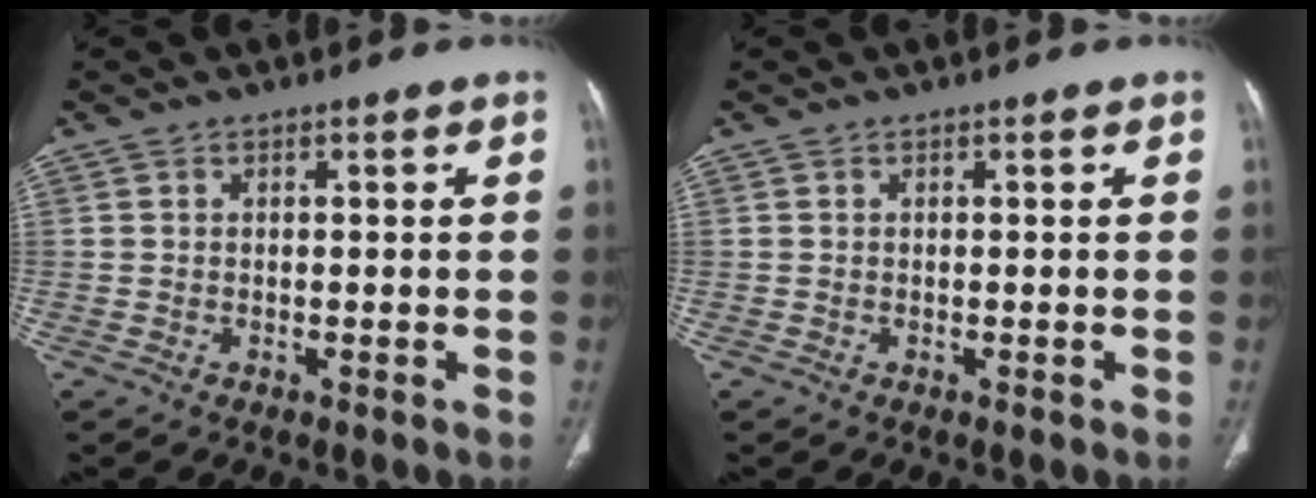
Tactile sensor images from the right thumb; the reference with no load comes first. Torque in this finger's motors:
{"motor_torque": [0.00, 0.00, 0.00, 0.00, 0.00]}